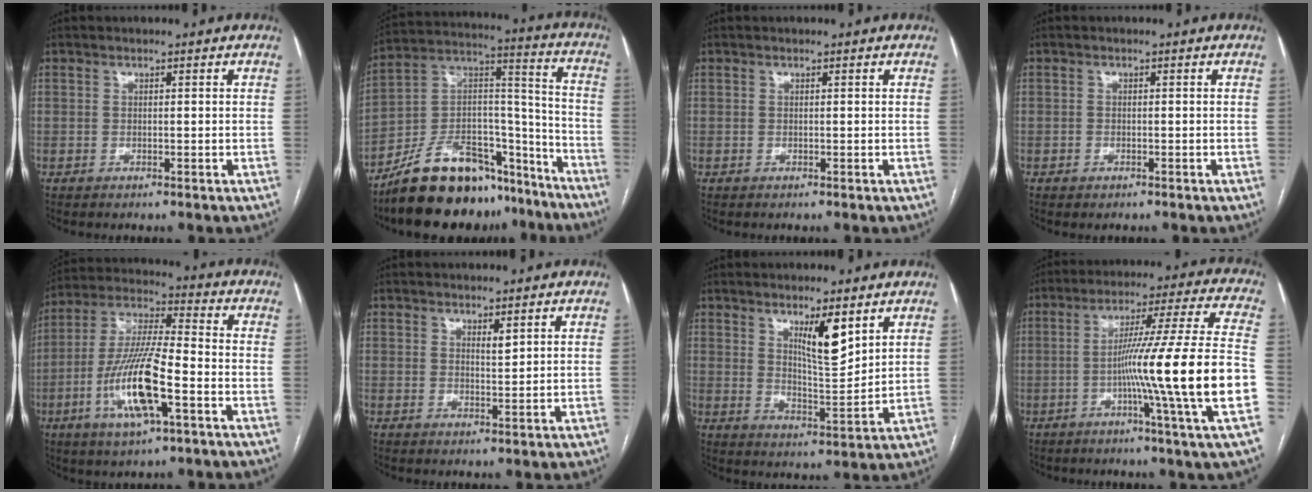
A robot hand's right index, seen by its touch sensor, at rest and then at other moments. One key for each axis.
{"total": 21.2, "fx": -16.8, "fy": 8.3, "fz": 9.8, "tx": -0.157, "ty": 0.050, "tz": -0.284}
{"total": 0.0}
{"total": 0.8, "fx": -0.5, "fy": 0.6, "fz": 0.3, "tx": -0.005, "ty": 0.002, "tz": -0.006}
{"total": 14.7, "fx": -5.0, "fy": 2.5, "fz": 13.6, "tx": -0.278, "ty": -0.006, "tz": -0.091}
{"total": 1.5, "fx": 1.0, "fy": 0.3, "fz": 1.0, "tx": -0.021, "ty": -0.006, "tz": 0.020}
{"total": 7.2, "fx": 4.1, "fy": 1.3, "fz": 5.8, "tx": -0.100, "ty": -0.014, "tz": 0.073}
{"total": 18.9, "fx": -4.7, "fy": -2.9, "fz": 18.1, "tx": -0.277, "ty": -0.006, "tz": -0.084}